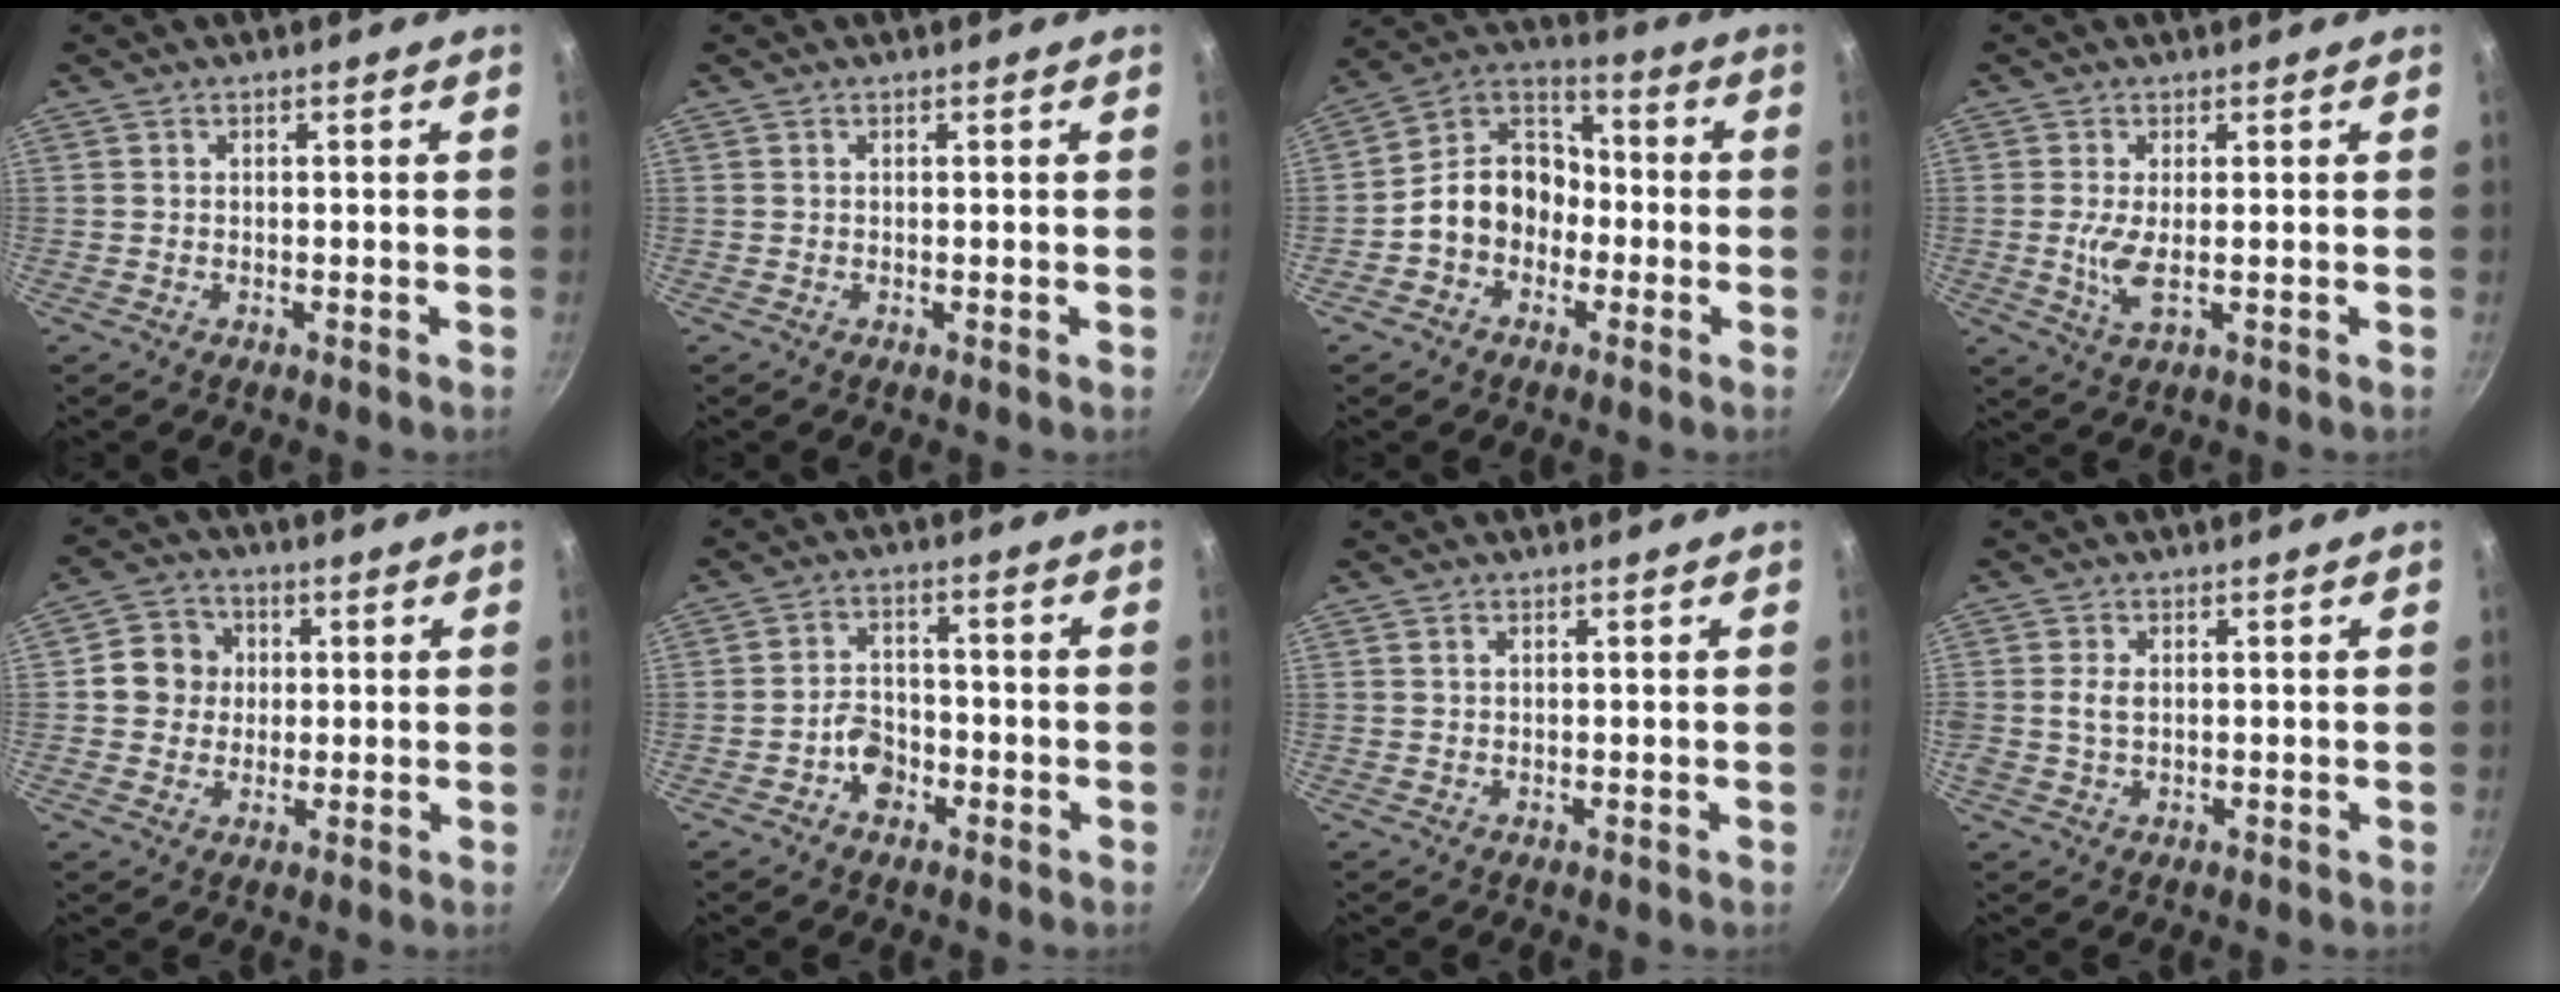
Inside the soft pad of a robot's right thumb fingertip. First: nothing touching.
{"total": 0.0}
{"total": 12.4, "force": [-2.8, 10.1, 6.6], "torque": [-0.068, 0.053, -0.070]}
{"total": 4.5, "force": [-0.1, 1.4, 4.2], "torque": [-0.094, -0.009, 0.001]}
{"total": 7.6, "force": [0.9, 7.0, 2.7], "torque": [-0.009, 0.010, 0.001]}
{"total": 5.1, "force": [-2.5, 3.7, 2.5], "torque": [-0.025, 0.026, -0.045]}
{"total": 0.6, "force": [0.3, 0.4, 0.4], "torque": [-0.006, 0.002, 0.004]}
{"total": 2.8, "force": [0.2, 1.8, 2.1], "torque": [-0.034, 0.002, 0.005]}